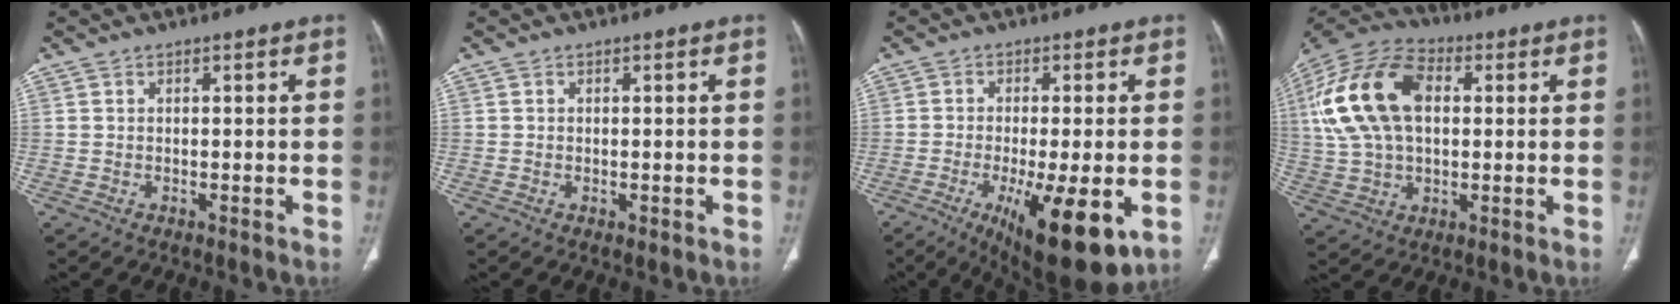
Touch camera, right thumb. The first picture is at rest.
{"total": 0.6, "force": [-0.1, 0.4, 0.4], "torque": [-0.009, -0.002, 0.000]}
{"total": 16.0, "force": [-5.6, 4.9, 14.2], "torque": [-0.195, -0.017, -0.070]}
{"total": 20.5, "force": [4.0, 12.7, 15.6], "torque": [-0.307, 0.020, 0.069]}